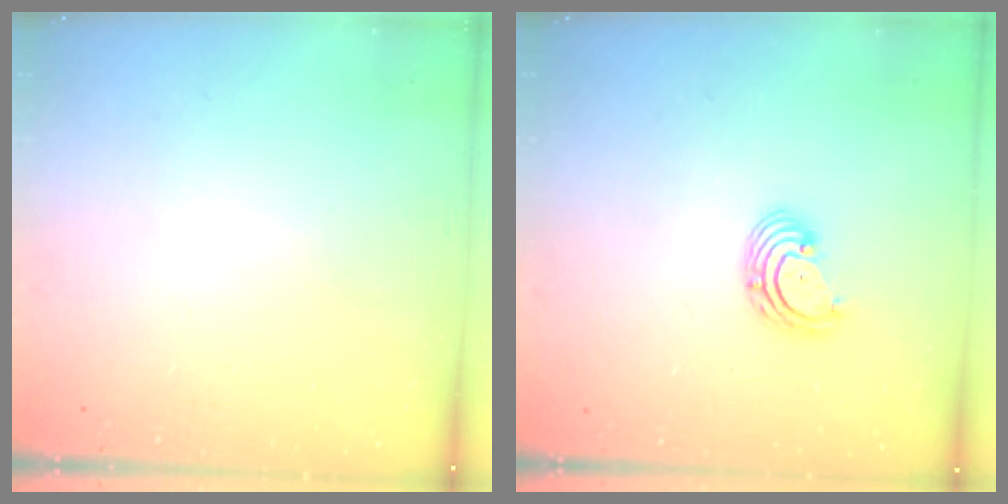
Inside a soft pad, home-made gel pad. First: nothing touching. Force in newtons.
{"total": 2.8, "press": 2.8, "slide": 0.2}